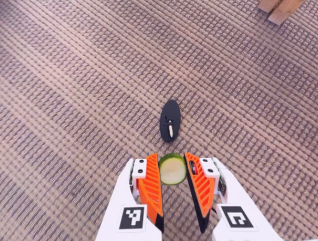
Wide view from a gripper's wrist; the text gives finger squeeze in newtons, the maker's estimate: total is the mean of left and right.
{"total": 10.1, "left": 10.7, "right": 9.4}